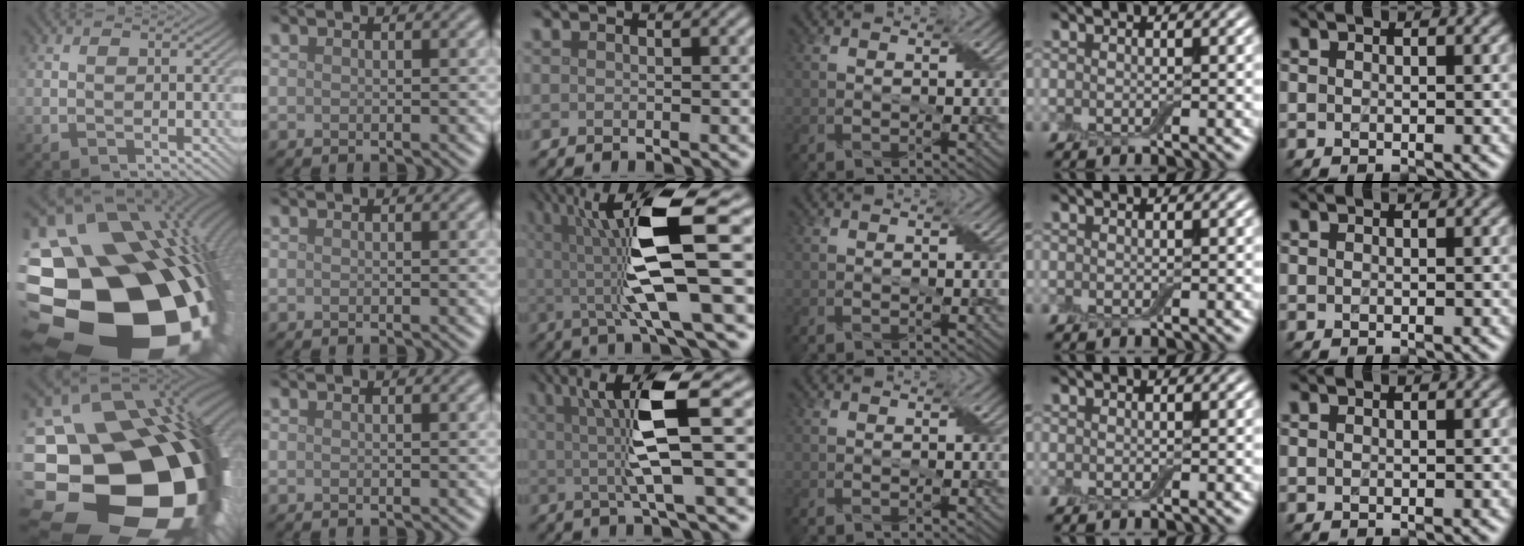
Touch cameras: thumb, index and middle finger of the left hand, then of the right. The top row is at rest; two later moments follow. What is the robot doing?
{"motion": "wrap", "object": "adhesive wrap"}